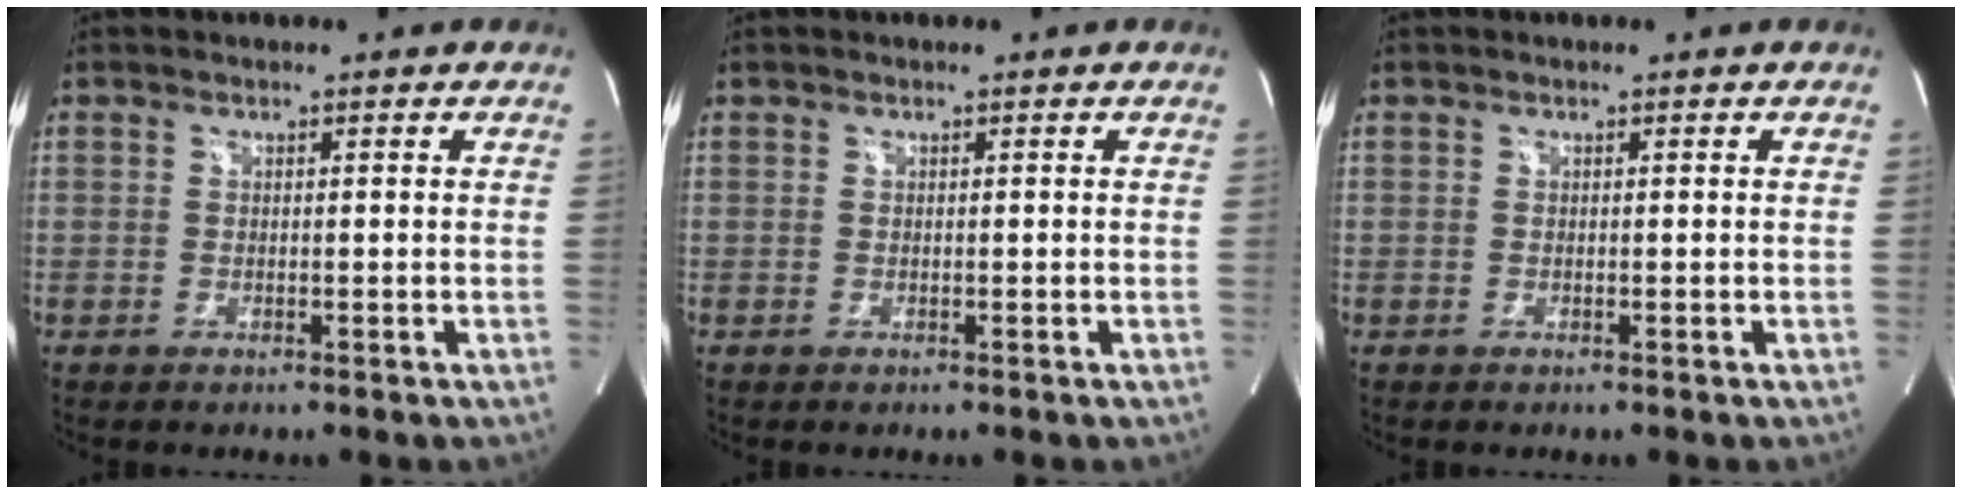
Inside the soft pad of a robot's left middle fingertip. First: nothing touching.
{"total": 0.0}
{"total": 0.0}